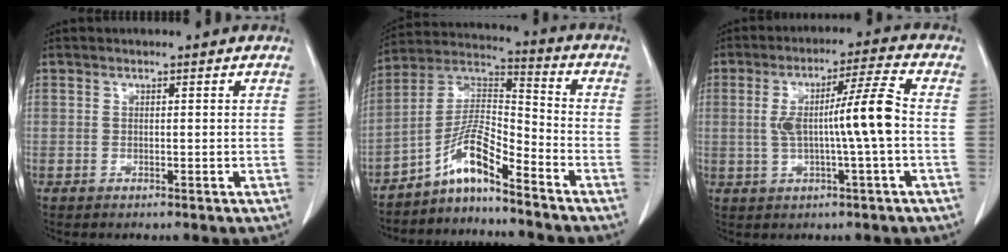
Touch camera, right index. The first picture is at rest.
{"total": 8.7, "force": [-6.3, 0.9, 6.0], "torque": [-0.123, 0.020, -0.117]}
{"total": 9.3, "force": [-0.5, -0.5, 9.2], "torque": [-0.163, 0.014, -0.008]}